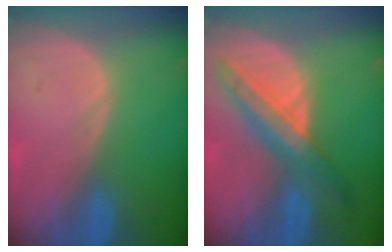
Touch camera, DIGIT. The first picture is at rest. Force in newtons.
{"total": 8.0, "press": 7.1, "slide": 3.6}